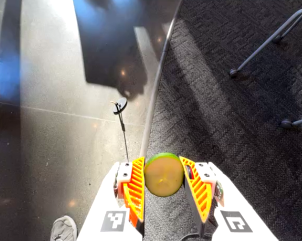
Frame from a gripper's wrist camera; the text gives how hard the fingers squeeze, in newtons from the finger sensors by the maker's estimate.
{"total": 11.0, "left": 11.3, "right": 10.7}